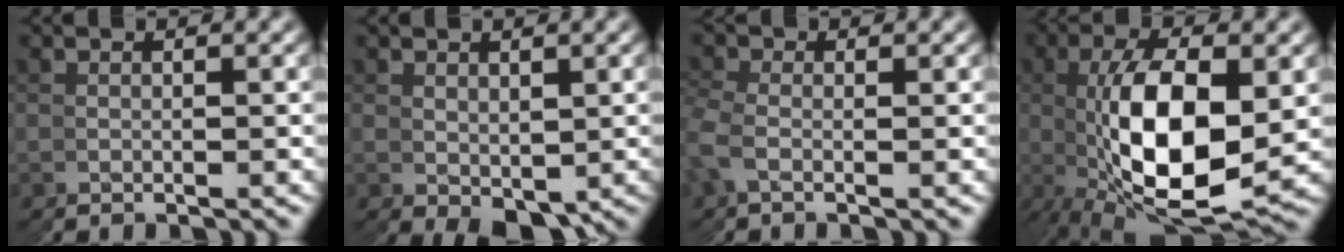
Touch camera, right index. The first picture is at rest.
{"total": 3.9, "force": [-0.8, 2.4, 3.0], "torque": [-0.026, -0.011, -0.003]}
{"total": 1.7, "force": [0.9, 0.0, -1.4], "torque": [0.018, 0.005, 0.013]}
{"total": 10.5, "force": [0.6, 4.8, 9.3], "torque": [-0.168, -0.007, 0.022]}